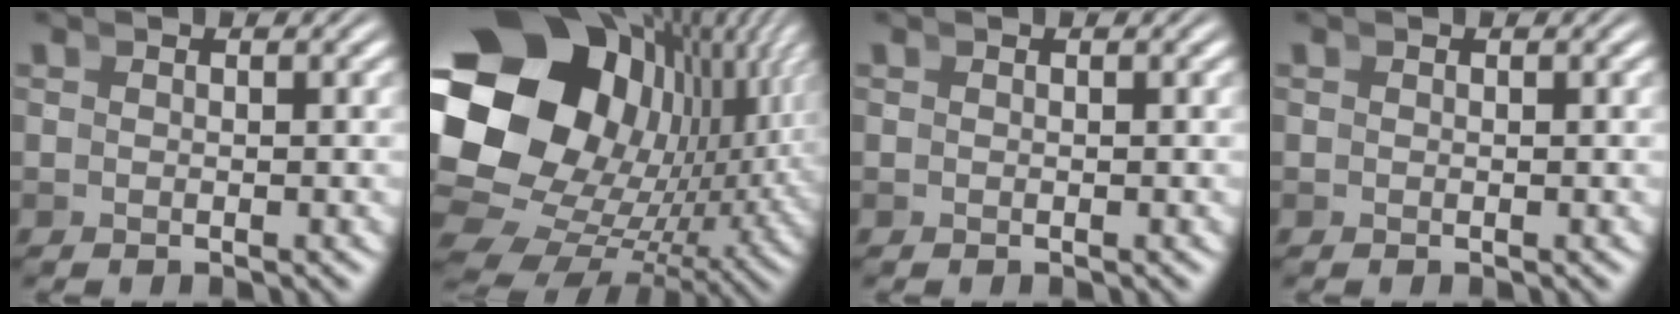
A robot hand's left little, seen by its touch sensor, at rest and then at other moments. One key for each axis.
{"total": 27.5, "fx": 1.1, "fy": 20.0, "fz": 18.8, "tx": -0.328, "ty": -0.050, "tz": 0.026}
{"total": 0.0}
{"total": 0.0}